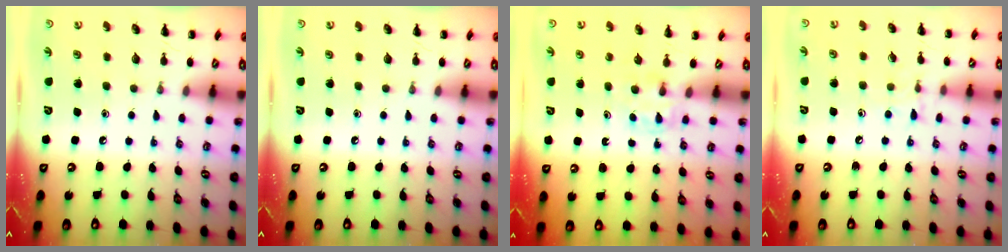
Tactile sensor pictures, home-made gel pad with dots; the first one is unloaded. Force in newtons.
{"total": 0.0}
{"total": 3.0, "press": 2.8, "slide": 1.0}
{"total": 6.0, "press": 5.6, "slide": 2.1}